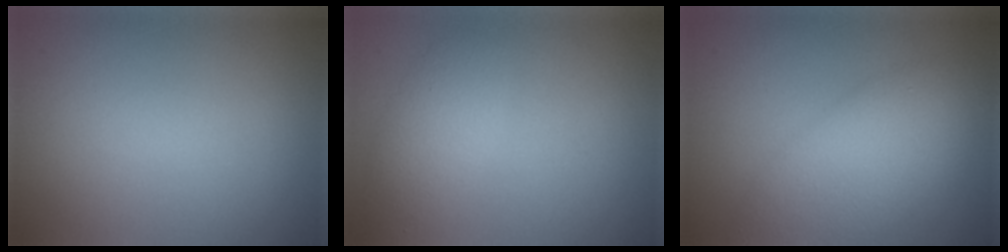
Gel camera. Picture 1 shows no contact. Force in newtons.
{"total": 2.6, "press": 2.6, "slide": 0.2}
{"total": 6.9, "press": 6.9, "slide": 0.5}